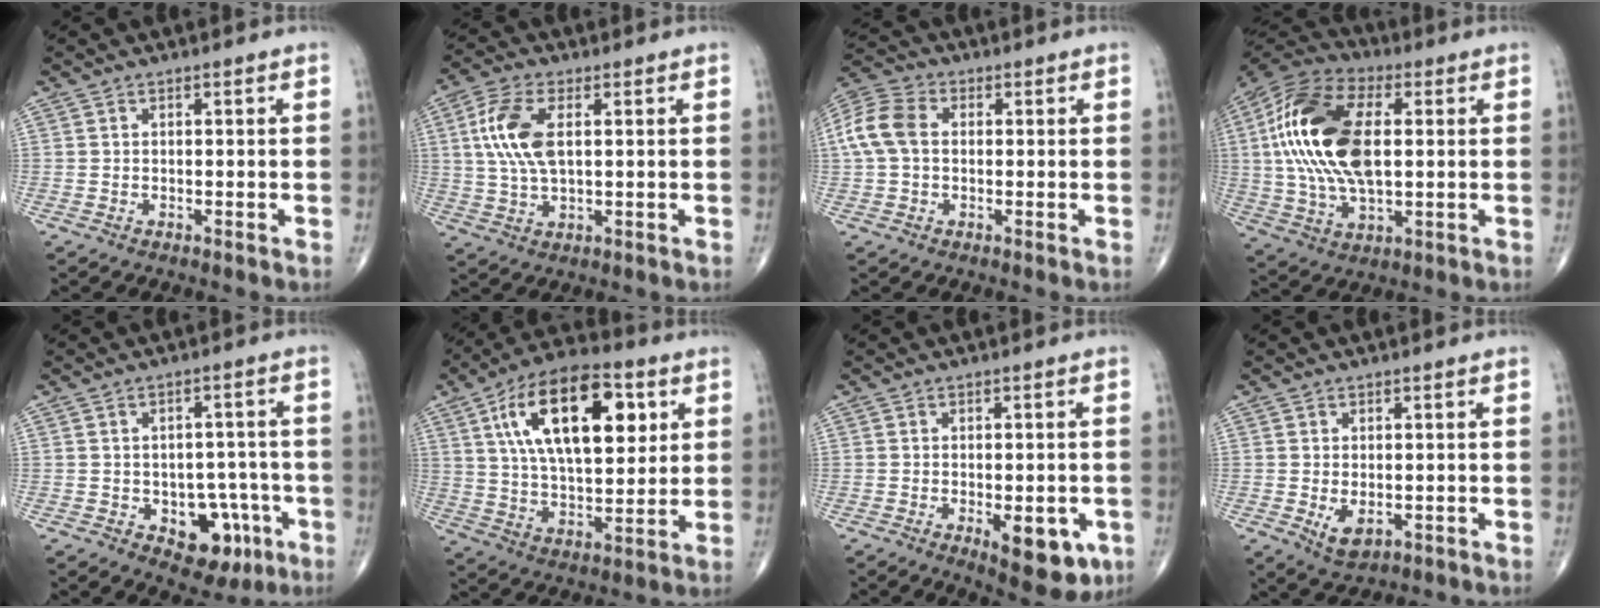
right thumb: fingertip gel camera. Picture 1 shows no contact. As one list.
[{"total": 9.8, "force": [2.1, 4.7, 8.4], "torque": [-0.188, 0.002, 0.041]}, {"total": 8.7, "force": [0.7, 6.1, 6.1], "torque": [-0.135, 0.025, 0.008]}, {"total": 22.1, "force": [2.7, 11.4, 18.7], "torque": [-0.387, 0.004, 0.042]}, {"total": 9.6, "force": [-3.6, 6.4, 6.1], "torque": [-0.038, 0.025, -0.037]}, {"total": 22.2, "force": [7.4, 10.6, 18.1], "torque": [-0.279, -0.012, 0.121]}, {"total": 9.8, "force": [-3.2, 4.1, 8.2], "torque": [-0.086, -0.007, -0.033]}, {"total": 3.8, "force": [-0.7, 2.2, 3.0], "torque": [-0.046, -0.009, -0.001]}]